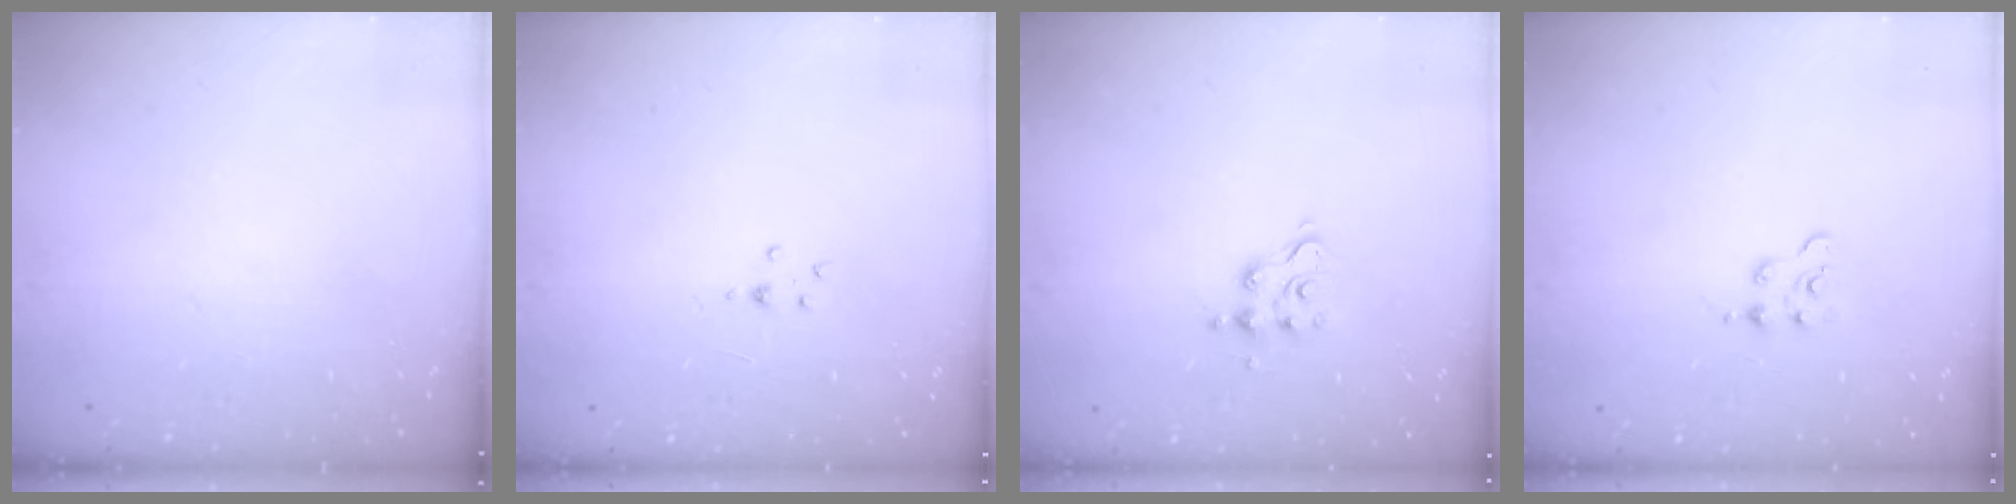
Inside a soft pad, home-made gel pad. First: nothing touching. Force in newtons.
{"total": 1.5, "press": 1.5, "slide": 0.2}
{"total": 5.0, "press": 4.9, "slide": 0.3}
{"total": 2.1, "press": 2.1, "slide": 0.5}